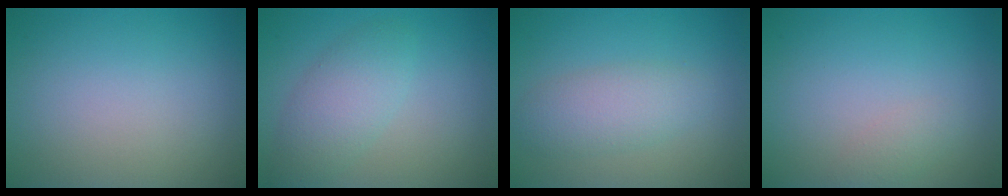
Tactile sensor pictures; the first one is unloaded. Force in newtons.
{"total": 3.6, "press": 3.6, "slide": 0.1}
{"total": 3.4, "press": 3.4, "slide": 0.1}
{"total": 1.0, "press": 1.0, "slide": 0.0}